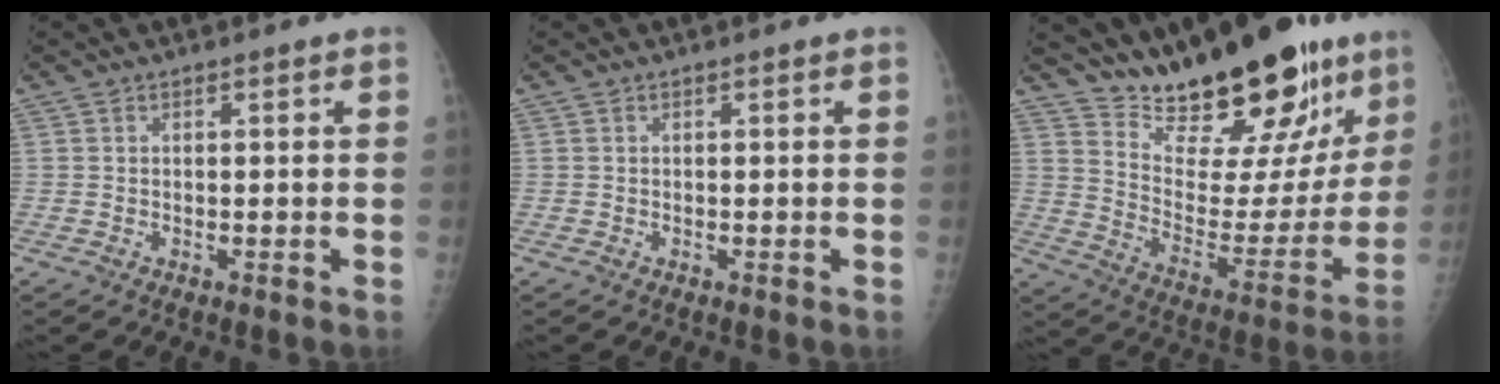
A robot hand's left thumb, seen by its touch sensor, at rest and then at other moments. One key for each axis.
{"total": 0.0}
{"total": 26.4, "fx": 20.2, "fy": 9.2, "fz": 14.3, "tx": -0.178, "ty": -0.113, "tz": 0.305}